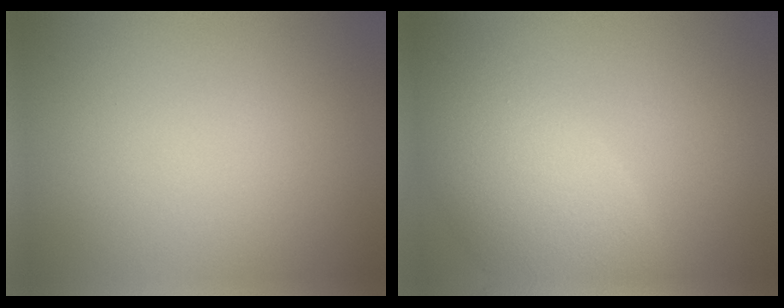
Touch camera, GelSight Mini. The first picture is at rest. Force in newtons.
{"total": 8.2, "press": 8.2, "slide": 0.5}